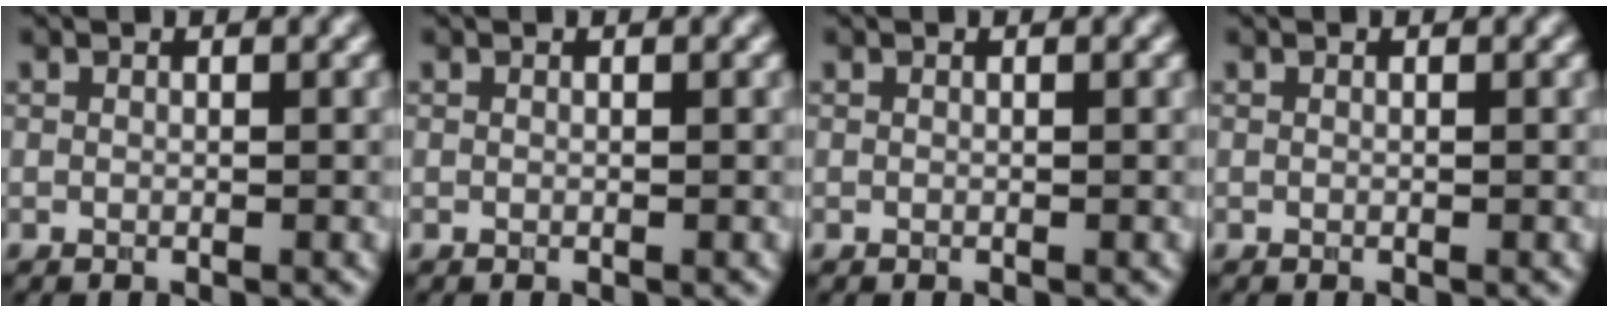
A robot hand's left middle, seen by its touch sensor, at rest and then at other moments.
{"total": 0.0}
{"total": 0.0}
{"total": 0.0}